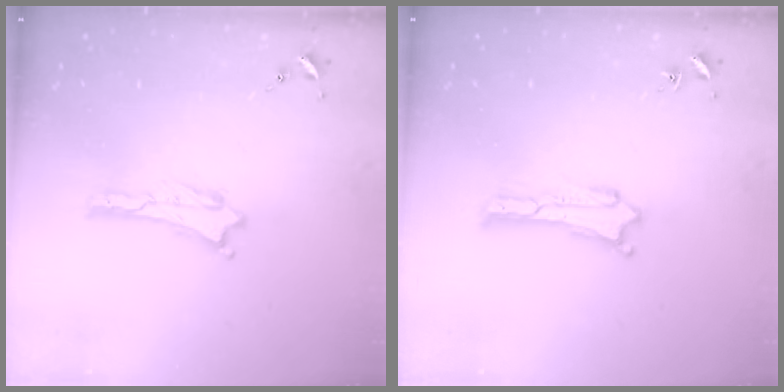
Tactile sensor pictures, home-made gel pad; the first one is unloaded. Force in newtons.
{"total": 0.0}